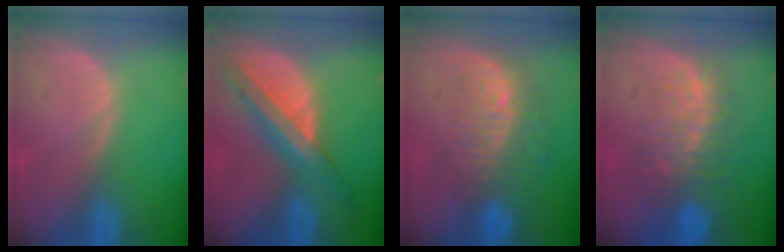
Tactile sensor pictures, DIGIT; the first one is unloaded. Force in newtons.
{"total": 8.3, "press": 7.1, "slide": 4.4}
{"total": 9.0, "press": 8.4, "slide": 3.2}
{"total": 8.5, "press": 8.0, "slide": 2.8}